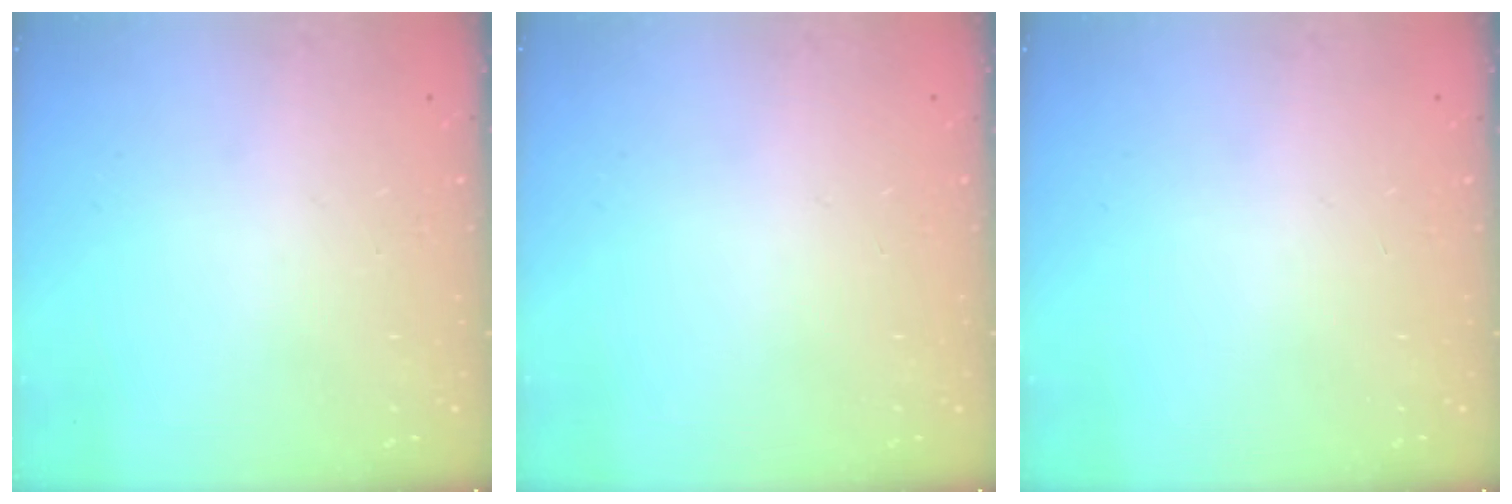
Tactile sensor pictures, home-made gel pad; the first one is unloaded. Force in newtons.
{"total": 0.0}
{"total": 0.0}